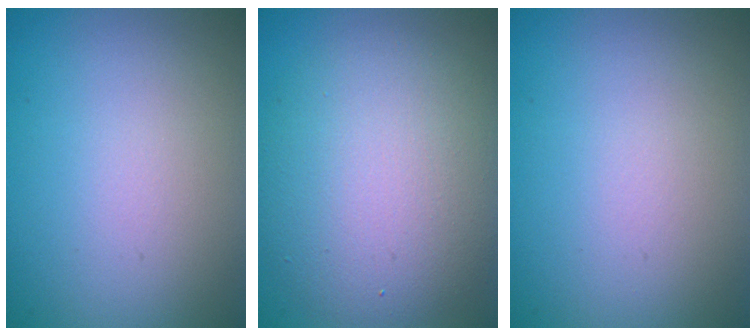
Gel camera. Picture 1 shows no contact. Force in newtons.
{"total": 7.9, "press": 7.9, "slide": 0.6}
{"total": 0.0}